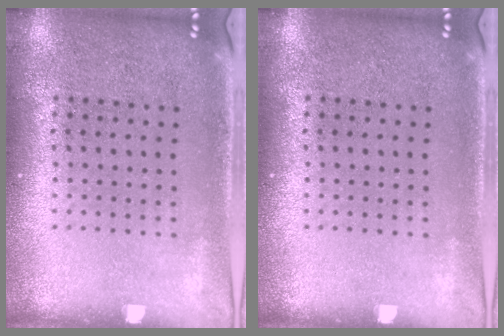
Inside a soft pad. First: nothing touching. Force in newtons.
{"total": 0.0}